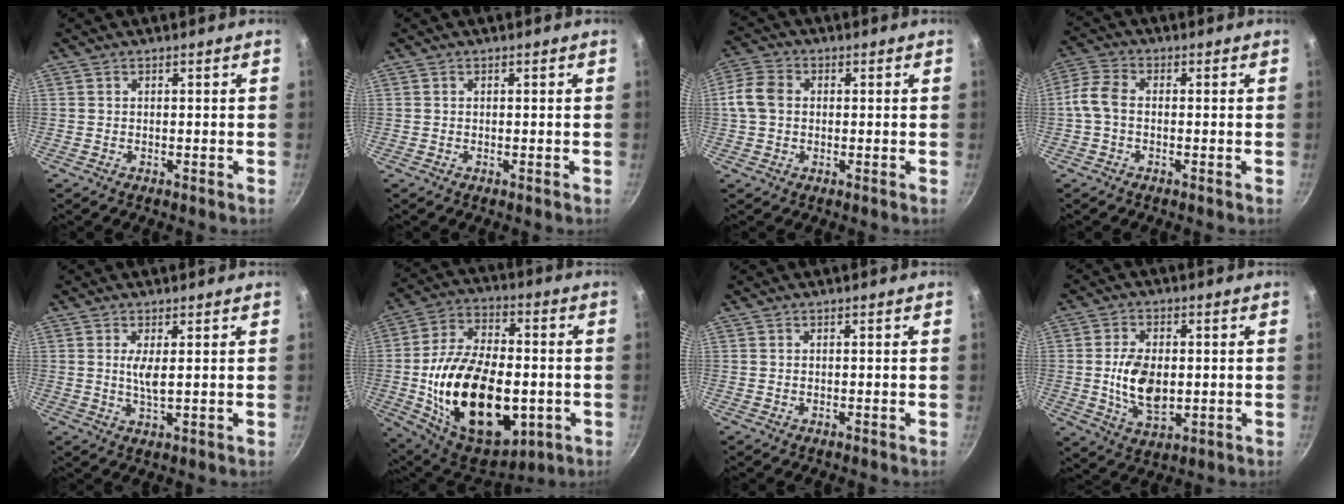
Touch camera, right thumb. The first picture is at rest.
{"total": 0.0}
{"total": 6.5, "force": [0.3, 5.0, 4.1], "torque": [-0.075, 0.012, -0.008]}
{"total": 5.2, "force": [-0.7, 3.2, 4.0], "torque": [-0.092, 0.020, -0.029]}
{"total": 3.4, "force": [0.8, 0.7, 3.3], "torque": [-0.065, -0.010, 0.017]}
{"total": 28.6, "force": [-4.6, 16.9, 22.7], "torque": [-0.374, 0.014, -0.062]}
{"total": 0.0}
{"total": 10.3, "force": [-0.3, 6.2, 8.2], "torque": [-0.141, -0.009, -0.001]}